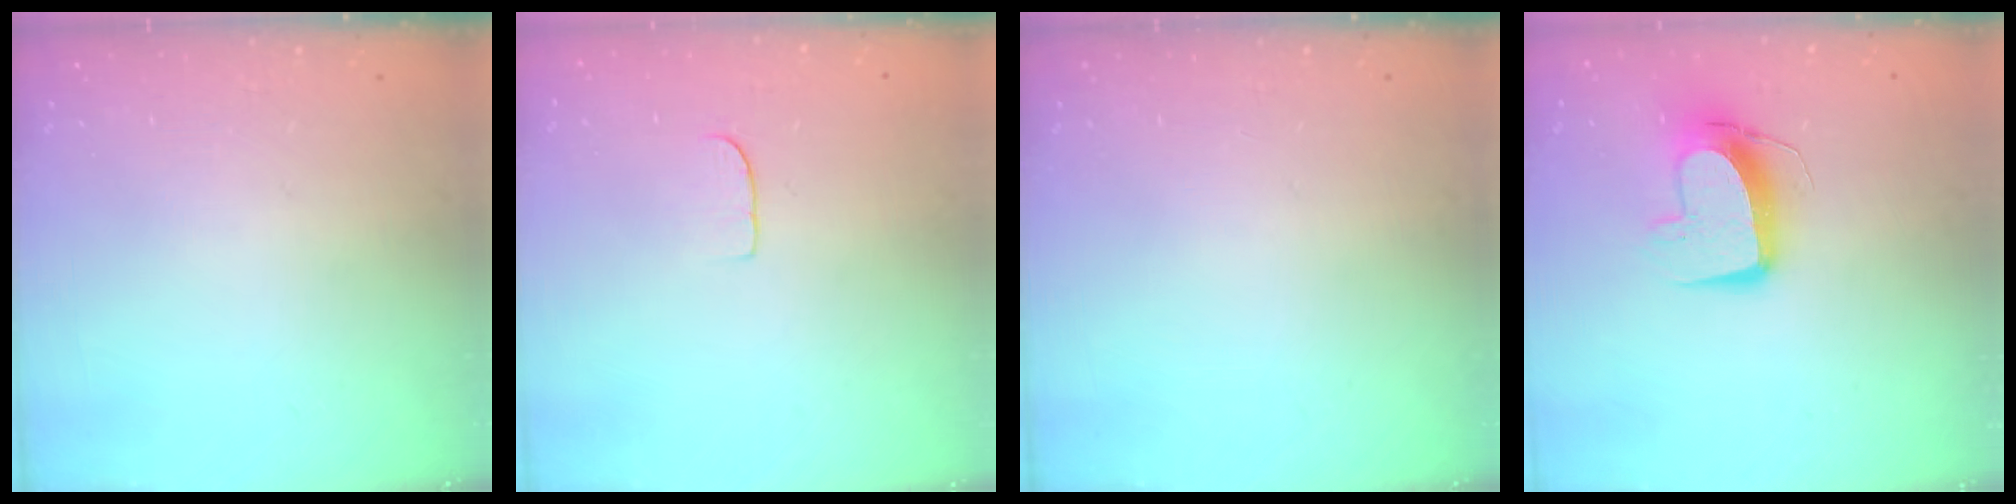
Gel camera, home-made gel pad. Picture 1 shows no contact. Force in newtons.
{"total": 4.5, "press": 4.5, "slide": 0.3}
{"total": 0.0}
{"total": 11.8, "press": 11.7, "slide": 1.1}